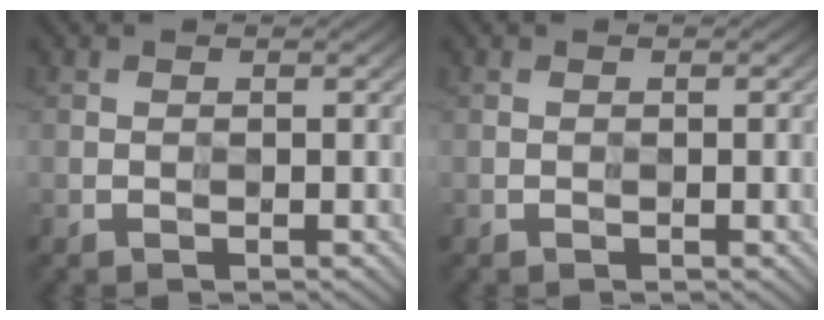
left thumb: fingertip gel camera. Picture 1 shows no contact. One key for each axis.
{"total": 2.7, "fx": -1.2, "fy": 0.7, "fz": 2.3, "tx": -0.029, "ty": -0.002, "tz": -0.014}